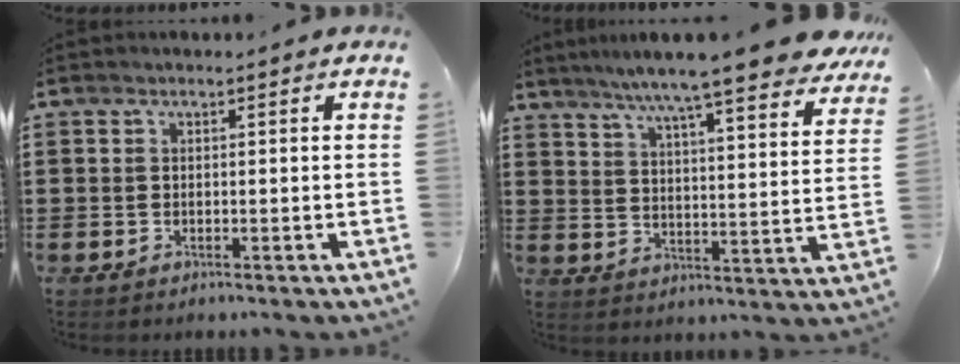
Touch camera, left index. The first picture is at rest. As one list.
[{"total": 9.2, "force": [7.9, -0.6, 4.8], "torque": [-0.114, -0.048, 0.129]}]